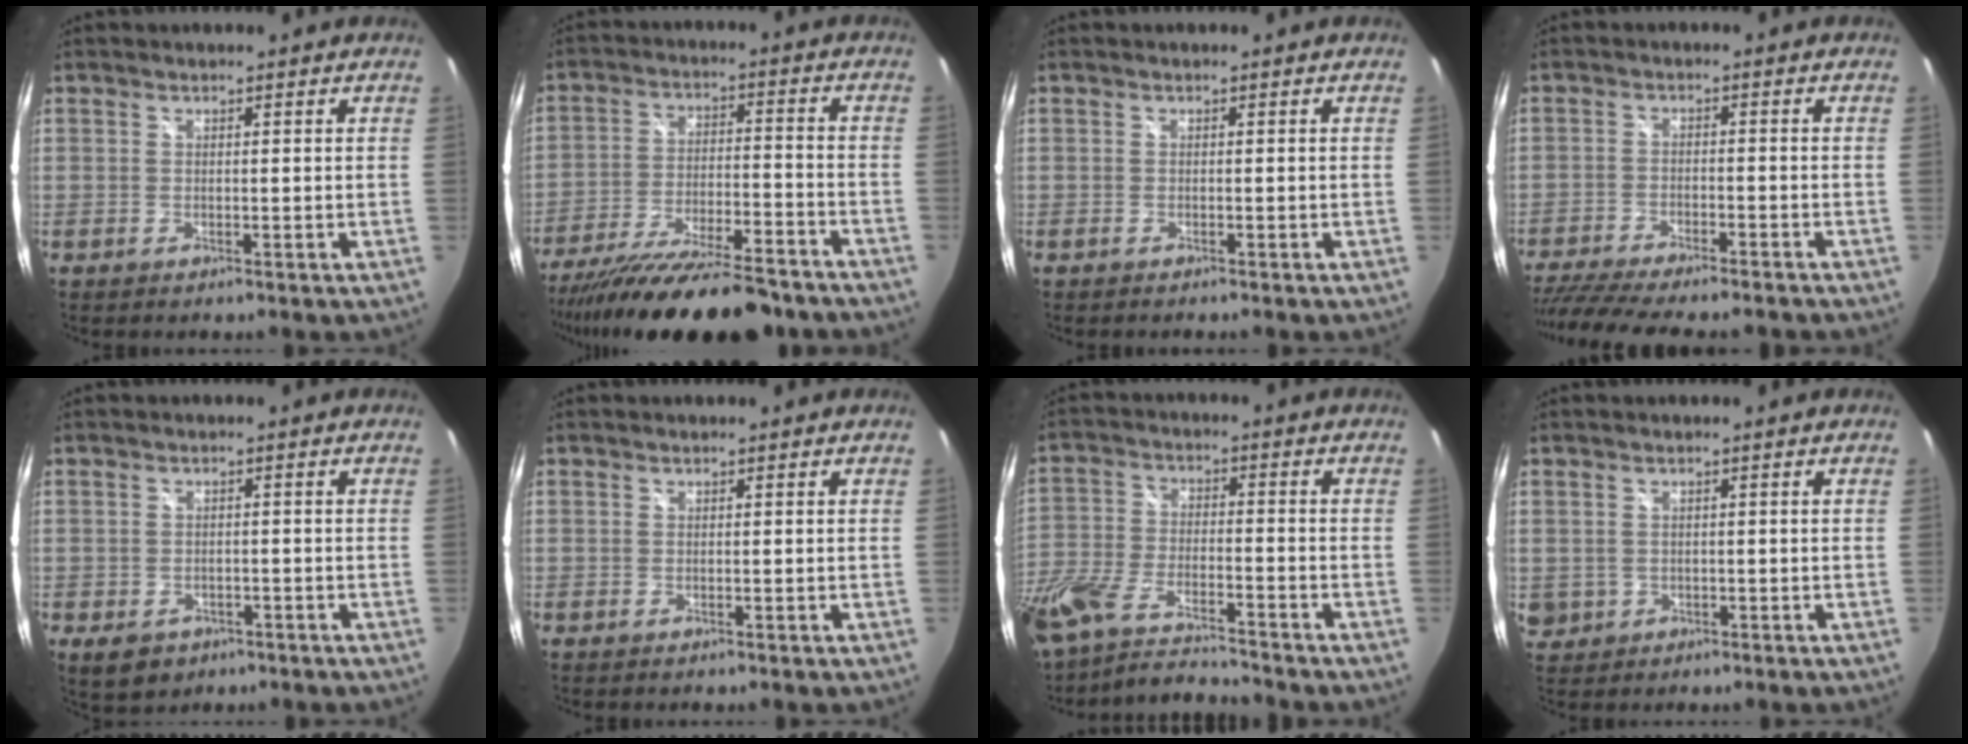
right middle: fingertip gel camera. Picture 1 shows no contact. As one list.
[{"total": 22.5, "force": [-19.1, 3.7, 11.4], "torque": [-0.207, -0.054, -0.291]}, {"total": 0.7, "force": [-0.6, 0.2, 0.4], "torque": [-0.009, -0.003, -0.012]}, {"total": 15.7, "force": [-13.5, 2.5, 7.7], "torque": [-0.160, -0.034, -0.214]}, {"total": 5.4, "force": [-2.7, 4.0, 2.6], "torque": [-0.053, -0.010, -0.033]}, {"total": 0.0}, {"total": 14.7, "force": [-12.5, 3.4, 7.0], "torque": [-0.168, -0.027, -0.234]}, {"total": 4.1, "force": [-0.3, 3.8, 1.6], "torque": [-0.038, -0.001, 0.006]}]